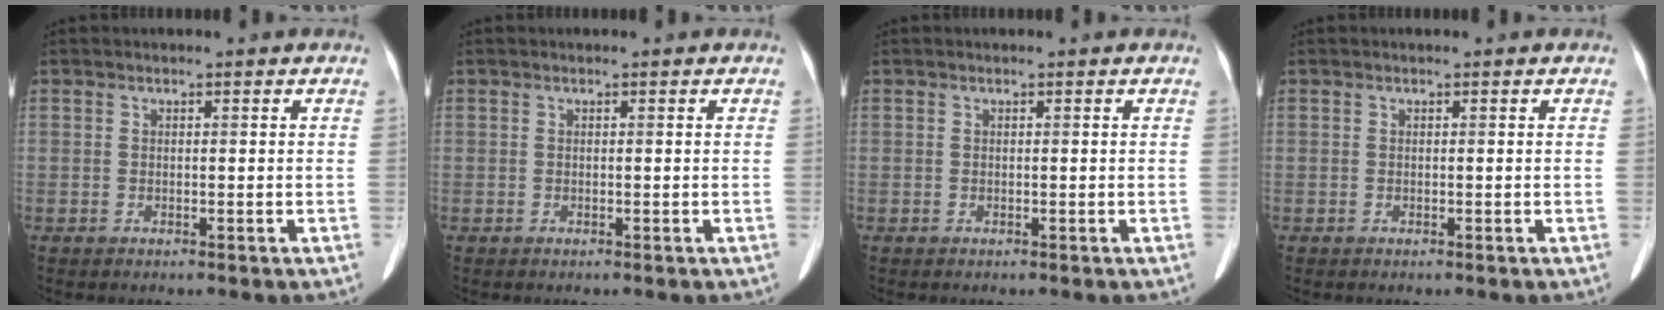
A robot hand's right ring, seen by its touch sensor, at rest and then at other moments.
{"total": 0.0}
{"total": 0.0}
{"total": 0.0}